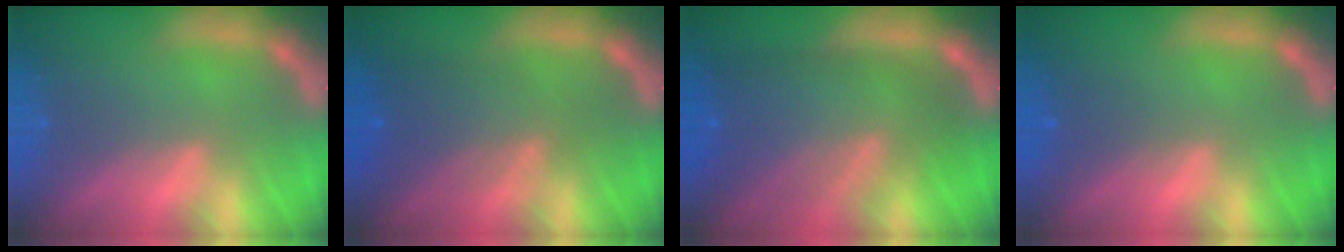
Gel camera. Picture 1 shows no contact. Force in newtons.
{"total": 5.1}
{"total": 9.5}
{"total": 1.4}